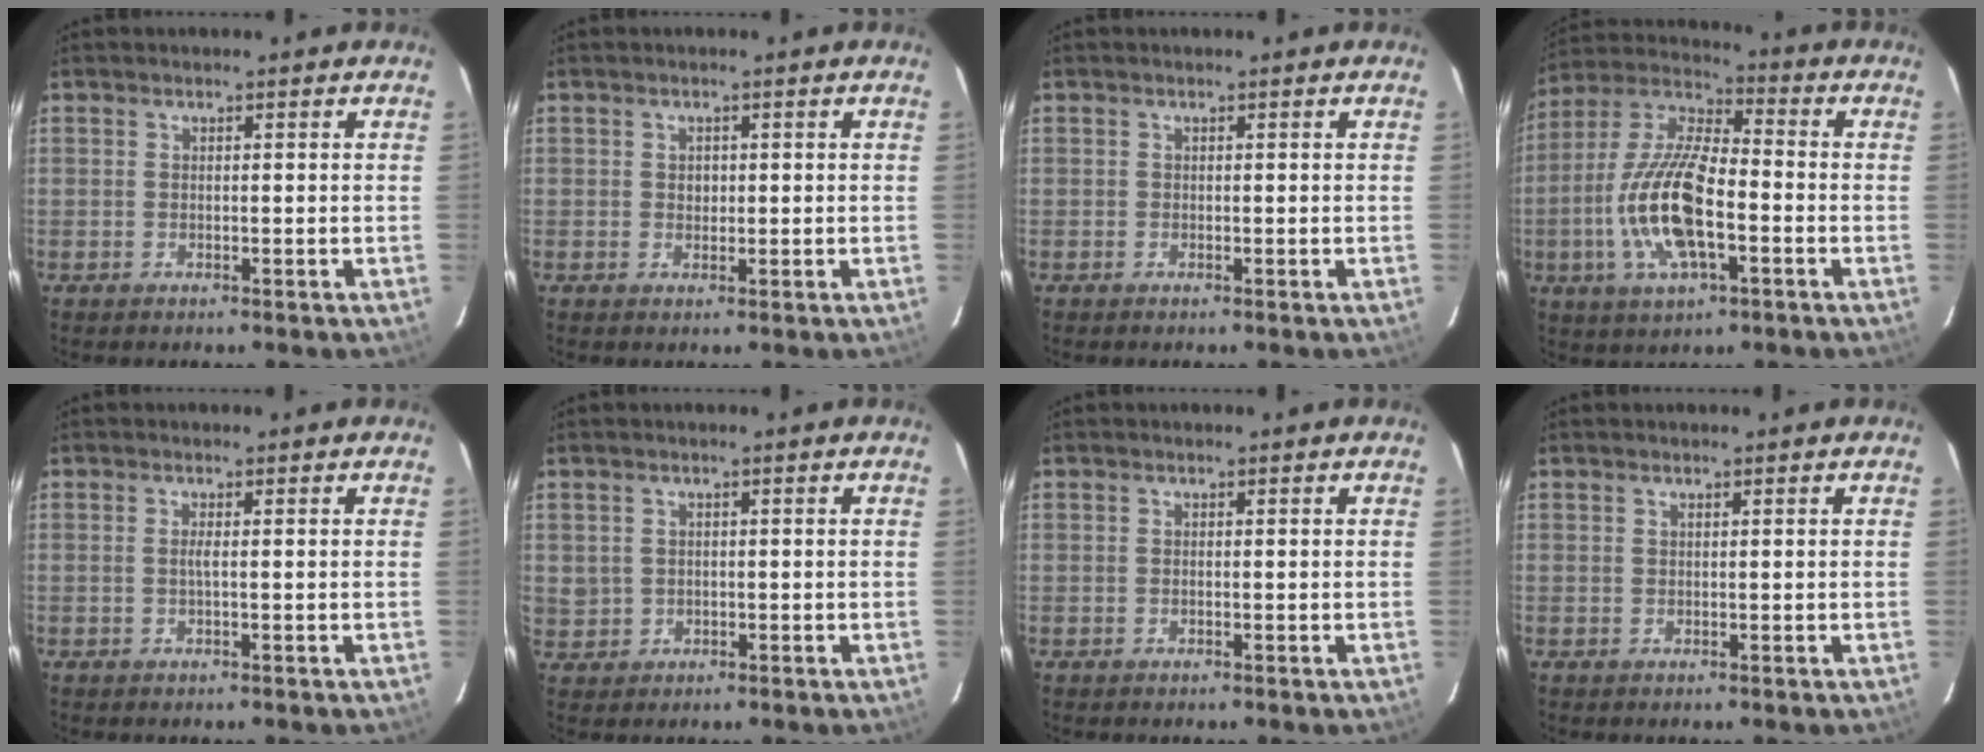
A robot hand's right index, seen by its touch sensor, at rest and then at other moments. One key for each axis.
{"total": 1.3, "fx": 0.2, "fy": 1.1, "fz": 0.6, "tx": -0.007, "ty": 0.004, "tz": 0.004}
{"total": 0.0}
{"total": 16.5, "fx": -4.3, "fy": 6.3, "fz": 14.7, "tx": -0.306, "ty": -0.004, "tz": -0.084}
{"total": 1.0, "fx": 0.0, "fy": -0.4, "fz": 0.9, "tx": -0.018, "ty": -0.001, "tz": -0.001}
{"total": 3.5, "fx": 0.2, "fy": 3.4, "fz": 0.7, "tx": -0.015, "ty": 0.005, "tz": 0.016}
{"total": 0.0}
{"total": 0.0}